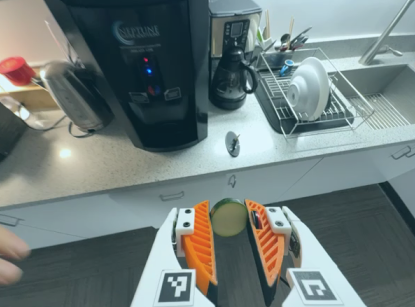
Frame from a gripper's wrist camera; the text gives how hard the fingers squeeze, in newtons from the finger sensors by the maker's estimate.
{"total": 10.4, "left": 10.3, "right": 10.4}